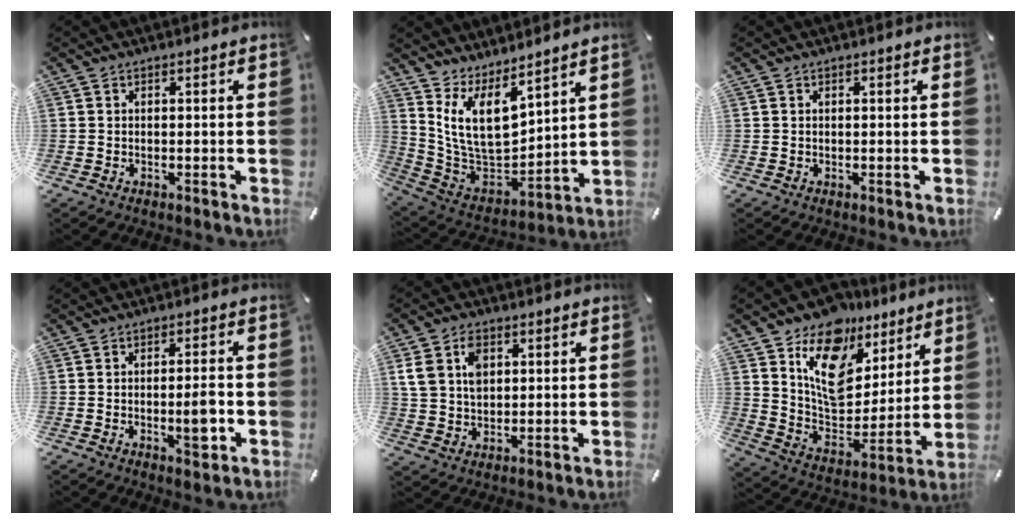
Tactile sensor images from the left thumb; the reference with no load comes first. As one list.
[{"total": 14.5, "force": [7.8, 8.2, 9.1], "torque": [-0.198, -0.061, 0.151]}, {"total": 0.0}, {"total": 6.4, "force": [-1.4, 2.2, 5.9], "torque": [-0.086, 0.005, -0.020]}, {"total": 8.1, "force": [2.8, 6.1, 4.6], "torque": [-0.103, 0.003, 0.047]}, {"total": 14.7, "force": [8.7, 10.1, 6.0], "torque": [-0.092, -0.070, 0.158]}]